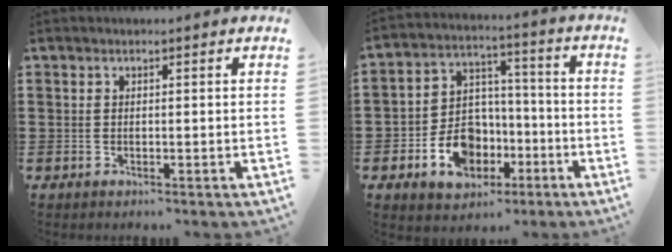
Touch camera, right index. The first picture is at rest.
{"total": 10.3, "force": [-4.6, 7.9, 4.7], "torque": [-0.103, 0.026, -0.078]}